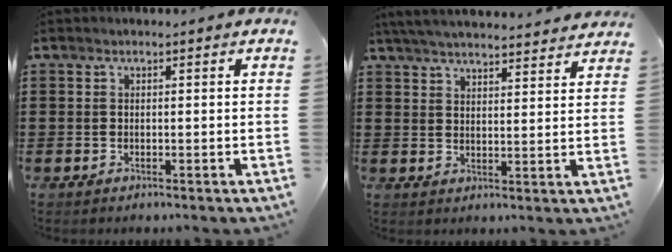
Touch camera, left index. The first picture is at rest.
{"total": 4.7, "force": [4.6, -0.2, 0.9], "torque": [-0.034, -0.021, 0.083]}